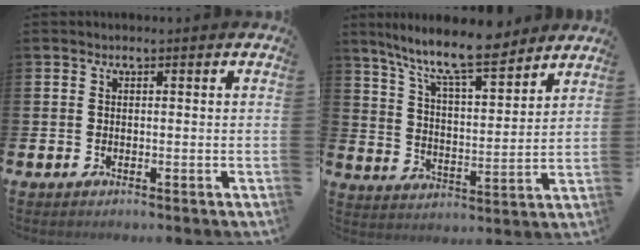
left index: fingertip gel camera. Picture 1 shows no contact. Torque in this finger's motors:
{"motor_torque": [0.95, -1.19, 1.00, 0.21]}